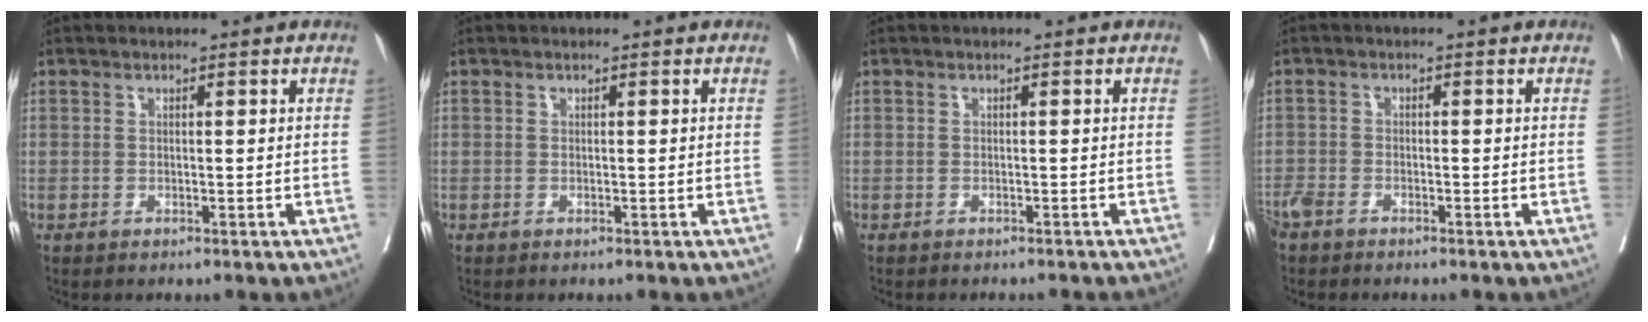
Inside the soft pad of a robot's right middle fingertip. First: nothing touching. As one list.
[{"total": 0.0}, {"total": 3.2, "force": [-3.1, 0.2, 0.8], "torque": [-0.010, -0.009, -0.037]}, {"total": 3.1, "force": [-2.6, 1.1, 1.3], "torque": [-0.028, -0.004, -0.053]}]